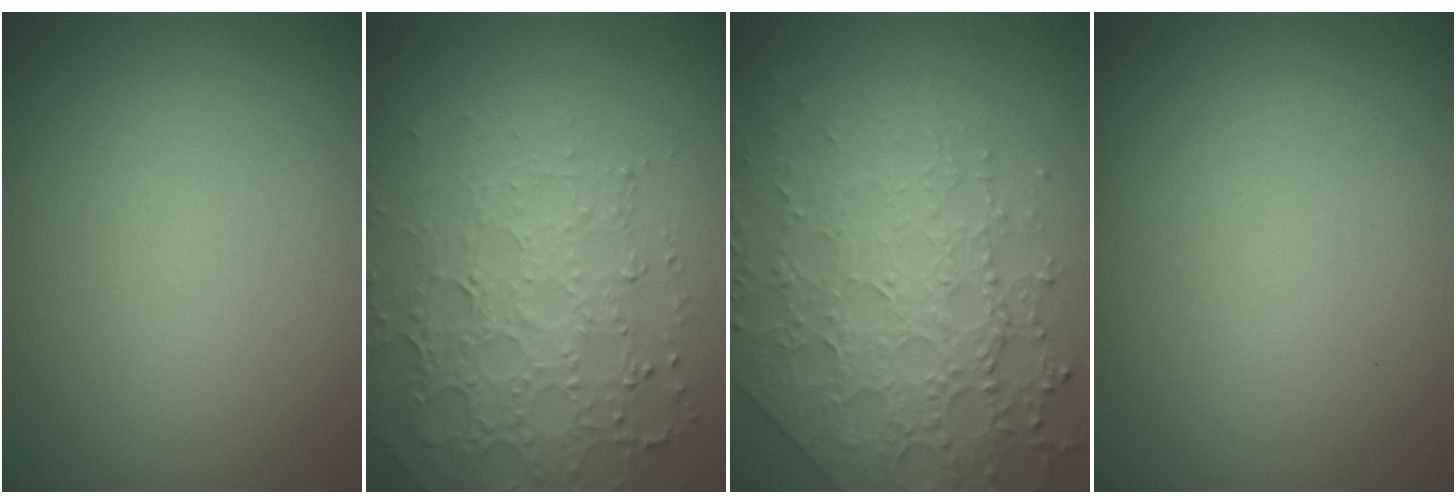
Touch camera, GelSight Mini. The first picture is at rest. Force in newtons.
{"total": 5.5, "press": 4.5, "slide": 3.3}
{"total": 7.4, "press": 5.4, "slide": 5.1}
{"total": 0.0}